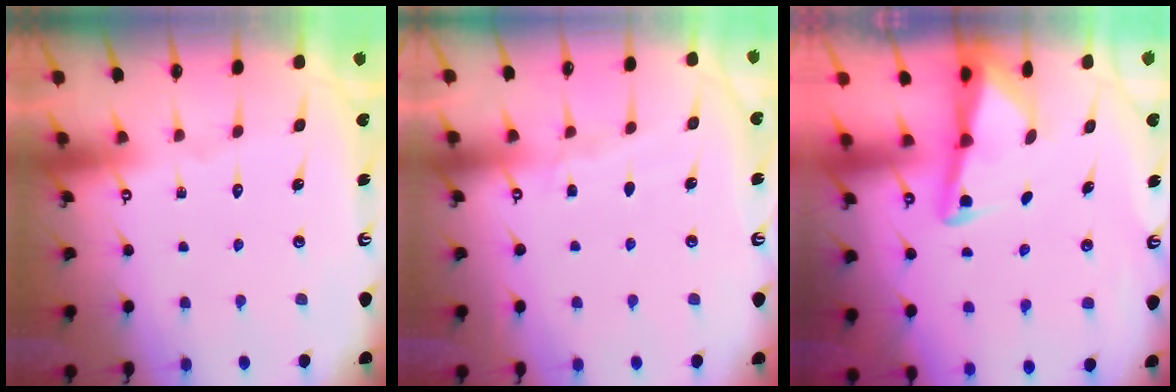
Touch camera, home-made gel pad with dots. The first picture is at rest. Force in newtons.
{"total": 3.2, "press": 3.2, "slide": 0.5}
{"total": 3.1, "press": 3.1, "slide": 0.4}